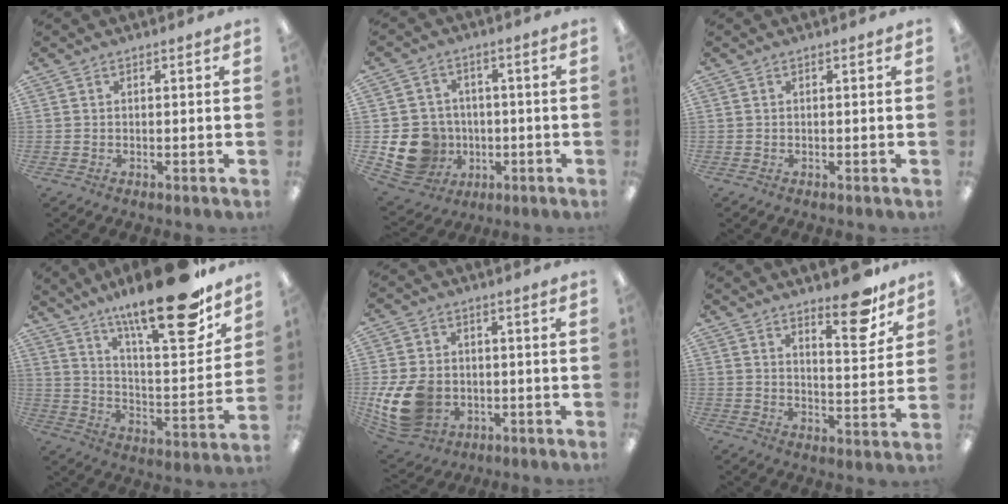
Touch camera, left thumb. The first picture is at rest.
{"total": 12.5, "force": [-2.9, 11.3, 4.5], "torque": [-0.121, 0.017, -0.041]}
{"total": 0.0}
{"total": 23.9, "force": [17.7, 5.2, 15.3], "torque": [-0.225, -0.126, 0.281]}
{"total": 13.6, "force": [-2.8, 10.6, 8.0], "torque": [-0.181, 0.007, -0.047]}
{"total": 11.6, "force": [8.8, 3.3, 6.8], "torque": [-0.076, -0.061, 0.142]}